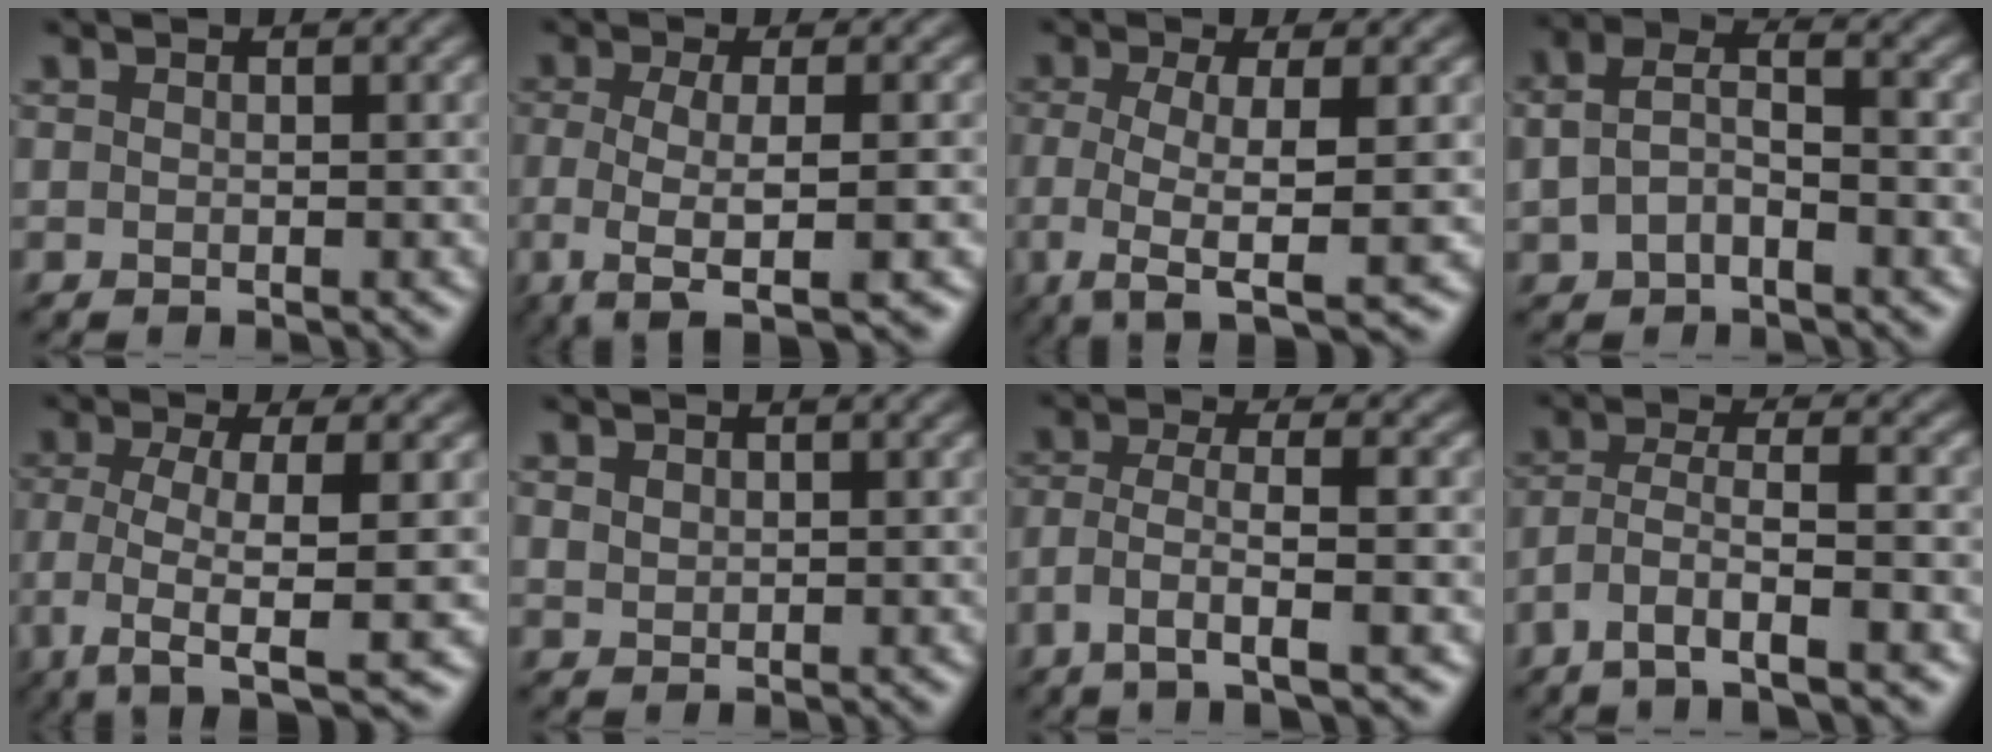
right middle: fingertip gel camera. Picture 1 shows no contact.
{"total": 5.2, "force": [-1.6, 1.3, 4.8], "torque": [-0.078, -0.008, -0.036]}
{"total": 6.1, "force": [-1.5, 1.6, 5.7], "torque": [-0.094, -0.007, -0.031]}
{"total": 3.8, "force": [-0.5, 2.3, 3.0], "torque": [-0.067, 0.011, -0.013]}
{"total": 6.6, "force": [-2.2, 1.7, 6.0], "torque": [-0.104, -0.006, -0.043]}
{"total": 1.0, "force": [0.6, 0.7, 0.3], "torque": [-0.008, 0.000, 0.015]}
{"total": 4.3, "force": [-1.9, 1.0, 3.6], "torque": [-0.073, 0.004, -0.039]}
{"total": 5.1, "force": [-2.9, 1.3, 4.0], "torque": [-0.080, 0.002, -0.058]}